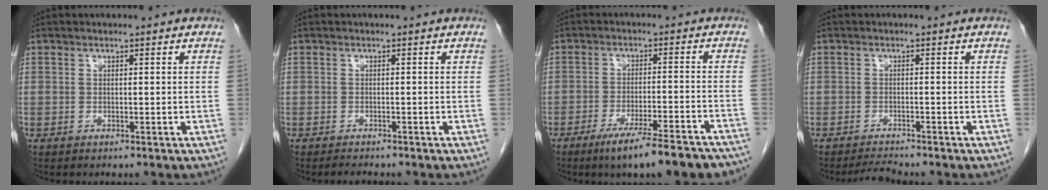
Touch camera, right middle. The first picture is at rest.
{"total": 1.5, "force": [-1.4, 0.3, 0.5], "torque": [-0.013, -0.006, -0.019]}
{"total": 13.1, "force": [-10.2, 1.3, 8.1], "torque": [-0.095, -0.017, -0.149]}
{"total": 2.0, "force": [-1.9, -0.4, 0.1], "torque": [-0.008, -0.014, -0.032]}